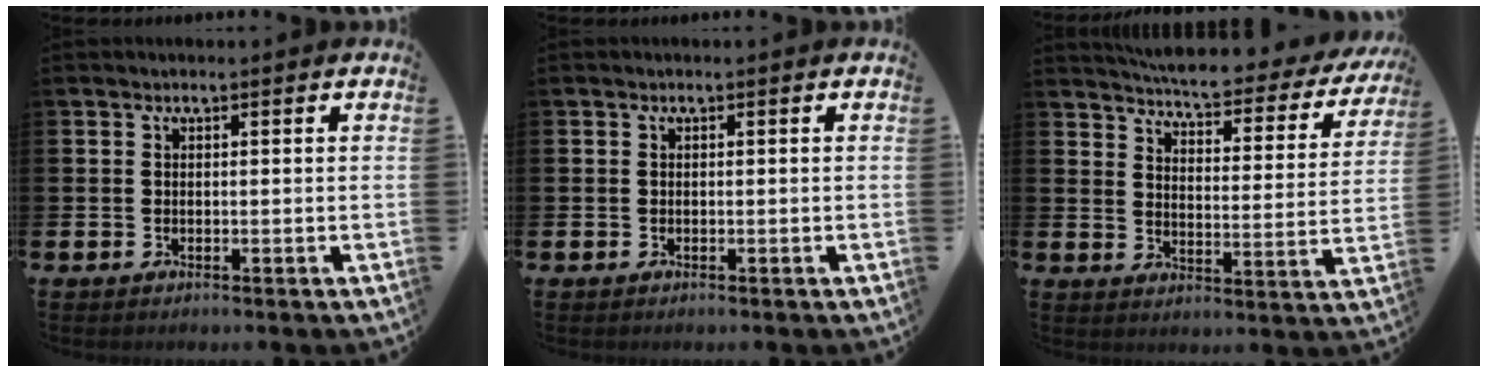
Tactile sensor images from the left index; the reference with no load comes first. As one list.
[{"total": 0.0}, {"total": 5.6, "force": [5.2, 0.5, 1.8], "torque": [-0.052, -0.046, 0.084]}]